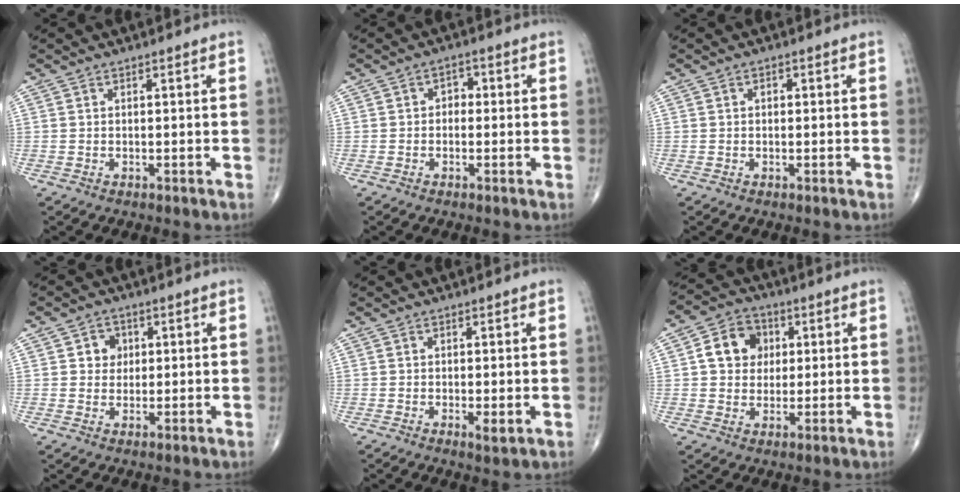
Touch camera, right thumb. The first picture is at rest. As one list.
[{"total": 2.3, "force": [-0.1, 1.9, 1.4], "torque": [-0.002, 0.009, -0.010]}, {"total": 0.8, "force": [0.2, 0.7, 0.5], "torque": [-0.004, 0.001, 0.002]}, {"total": 4.0, "force": [1.0, 3.6, 1.6], "torque": [0.000, 0.001, 0.011]}, {"total": 2.1, "force": [-0.3, 0.5, 2.0], "torque": [-0.035, -0.008, -0.005]}, {"total": 9.0, "force": [1.8, 7.5, 4.6], "torque": [-0.046, 0.003, 0.023]}]